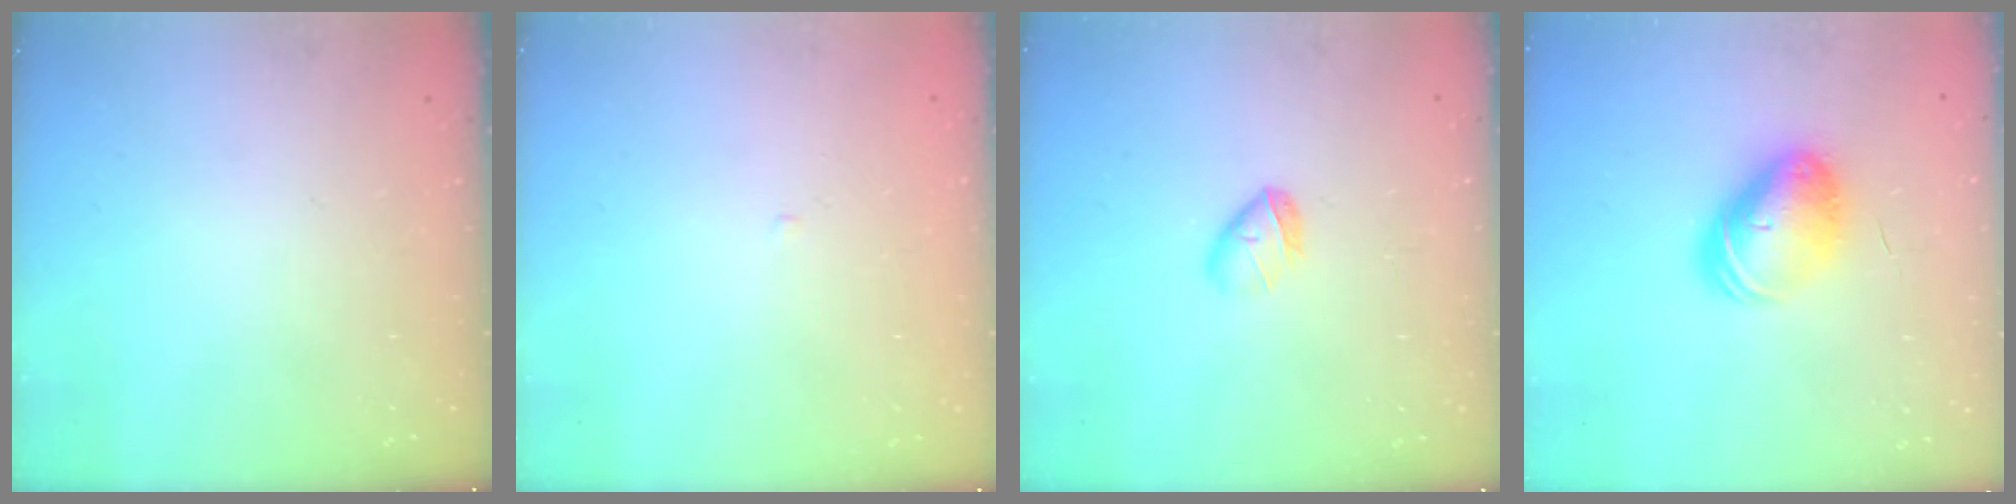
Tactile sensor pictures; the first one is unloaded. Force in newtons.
{"total": 1.7, "press": 1.7, "slide": 0.3}
{"total": 5.5, "press": 5.5, "slide": 0.8}
{"total": 10.4, "press": 10.2, "slide": 2.2}